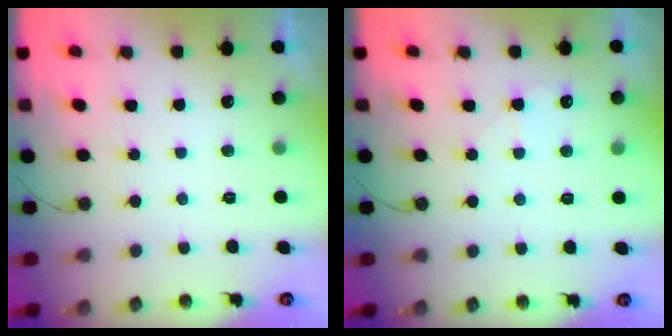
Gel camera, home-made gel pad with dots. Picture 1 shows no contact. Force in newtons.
{"total": 4.5, "press": 4.5, "slide": 0.4}